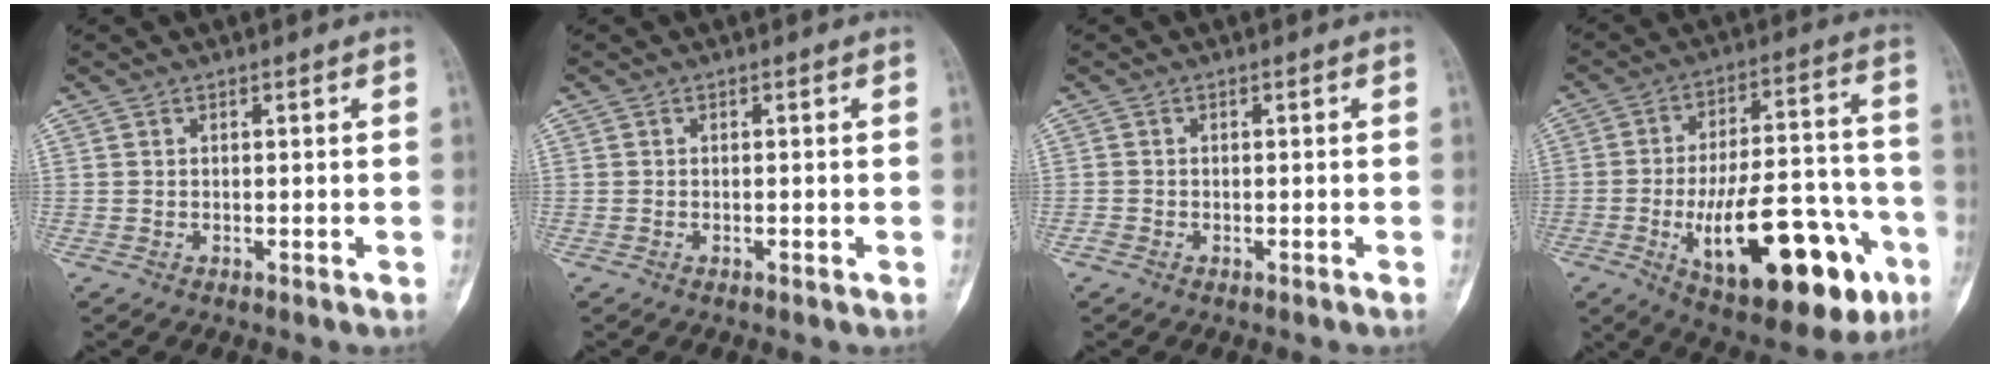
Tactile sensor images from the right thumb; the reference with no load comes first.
{"total": 0.0}
{"total": 0.7, "force": [-0.7, 0.1, 0.2], "torque": [-0.011, 0.005, -0.016]}
{"total": 26.5, "force": [-10.2, 10.6, 22.0], "torque": [-0.301, 0.041, -0.135]}